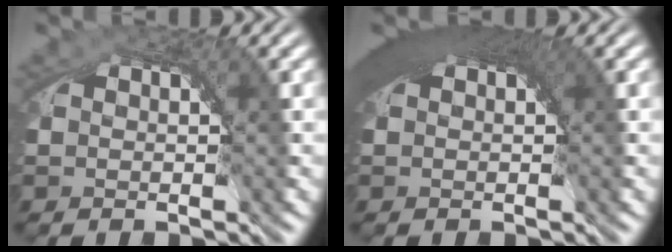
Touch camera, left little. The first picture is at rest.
{"total": 4.9, "force": [1.6, 1.7, 4.3], "torque": [-0.052, 0.014, 0.018]}